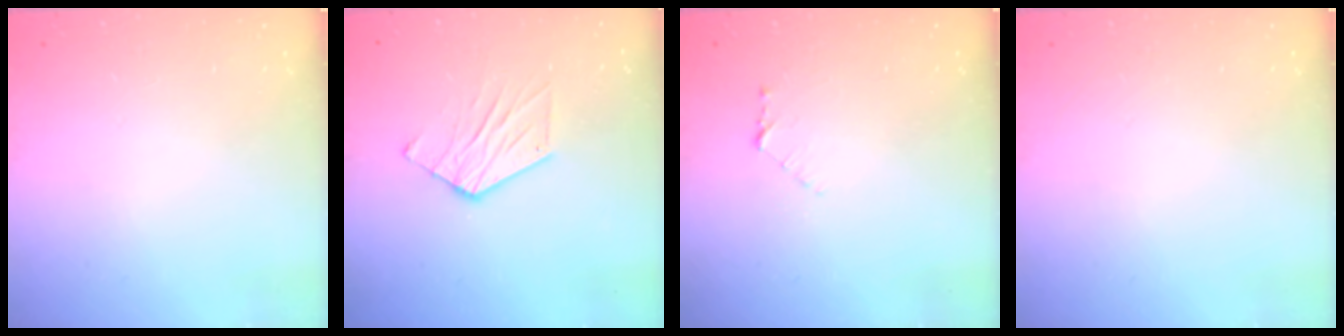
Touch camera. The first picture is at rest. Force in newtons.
{"total": 8.7, "press": 8.7, "slide": 0.4}
{"total": 4.3, "press": 4.3, "slide": 0.4}
{"total": 0.0}